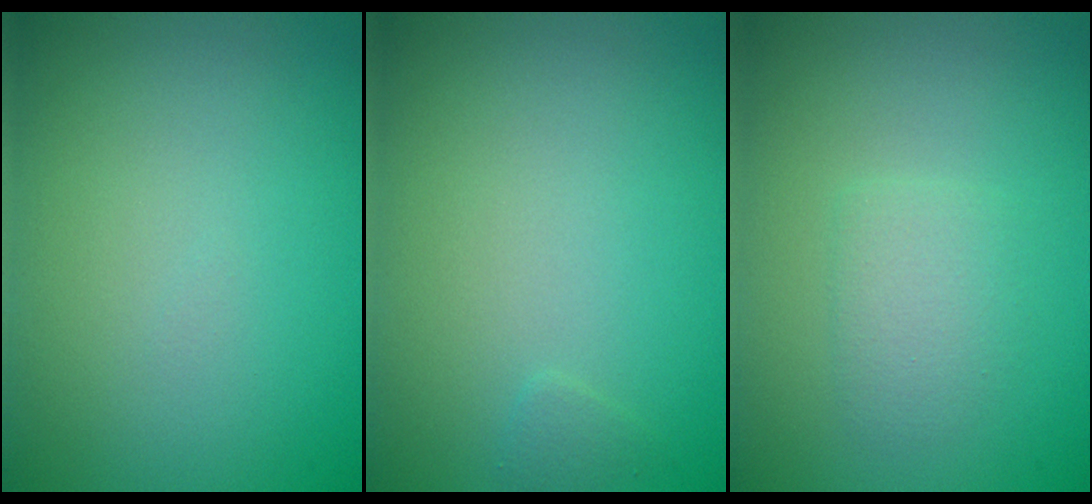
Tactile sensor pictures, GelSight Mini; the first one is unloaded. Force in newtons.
{"total": 0.5, "press": 0.5, "slide": 0.0}
{"total": 1.7, "press": 1.7, "slide": 0.3}